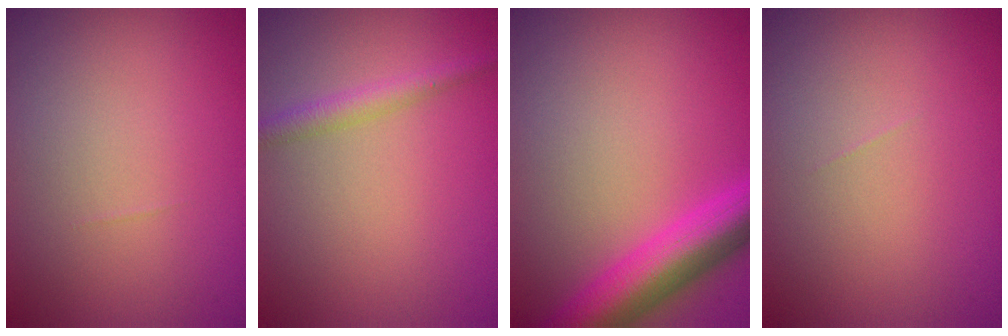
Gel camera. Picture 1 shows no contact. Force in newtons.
{"total": 1.9, "press": 1.9, "slide": 0.0}
{"total": 6.6, "press": 6.6, "slide": 0.3}
{"total": 0.0}